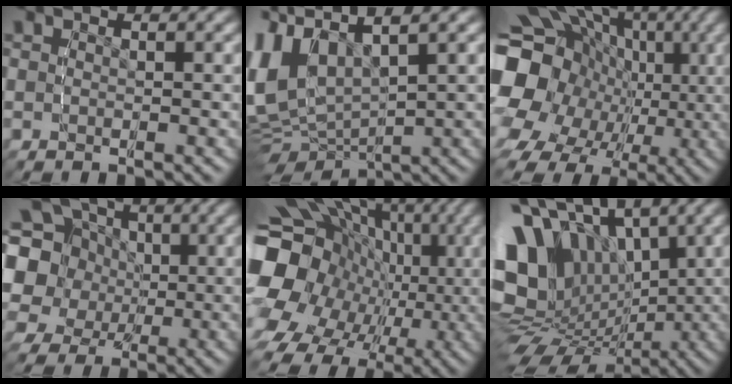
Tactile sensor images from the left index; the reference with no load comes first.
{"total": 13.2, "force": [1.4, 10.1, 8.4], "torque": [-0.212, -0.031, 0.029]}
{"total": 16.4, "force": [-0.8, 13.6, 9.3], "torque": [-0.175, -0.047, -0.002]}
{"total": 14.0, "force": [3.1, 11.9, 6.6], "torque": [-0.148, -0.020, 0.045]}
{"total": 18.1, "force": [-0.7, 14.4, 10.8], "torque": [-0.205, -0.057, 0.005]}
{"total": 17.3, "force": [1.6, 13.4, 10.8], "torque": [-0.218, -0.028, 0.030]}